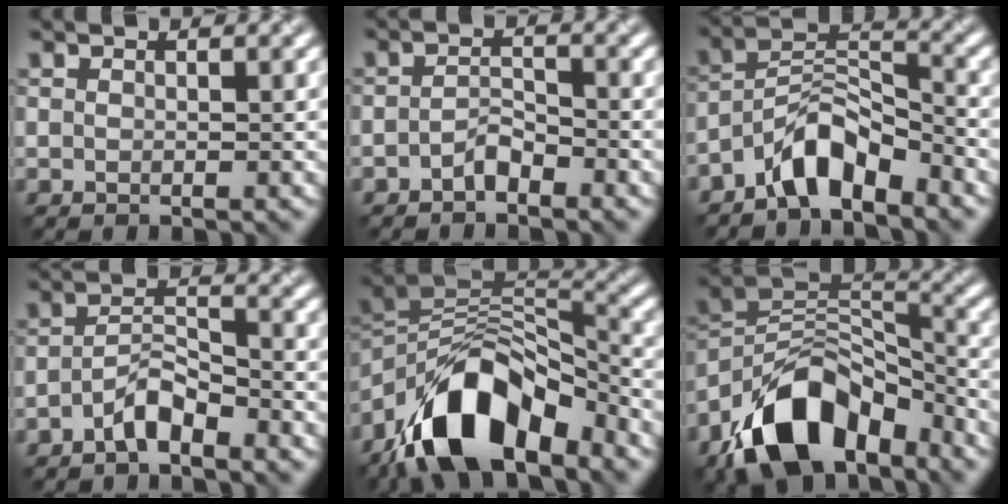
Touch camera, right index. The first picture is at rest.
{"total": 1.7, "force": [-1.3, 0.7, 0.9], "torque": [-0.018, 0.007, -0.027]}
{"total": 5.3, "force": [-4.0, 1.8, 2.9], "torque": [-0.046, 0.016, -0.079]}
{"total": 3.1, "force": [-2.2, 1.0, 1.9], "torque": [-0.035, 0.012, -0.045]}
{"total": 11.5, "force": [-7.6, 4.8, 7.2], "torque": [-0.119, 0.008, -0.148]}
{"total": 11.5, "force": [-7.5, 5.7, 6.5], "torque": [-0.110, 0.004, -0.146]}